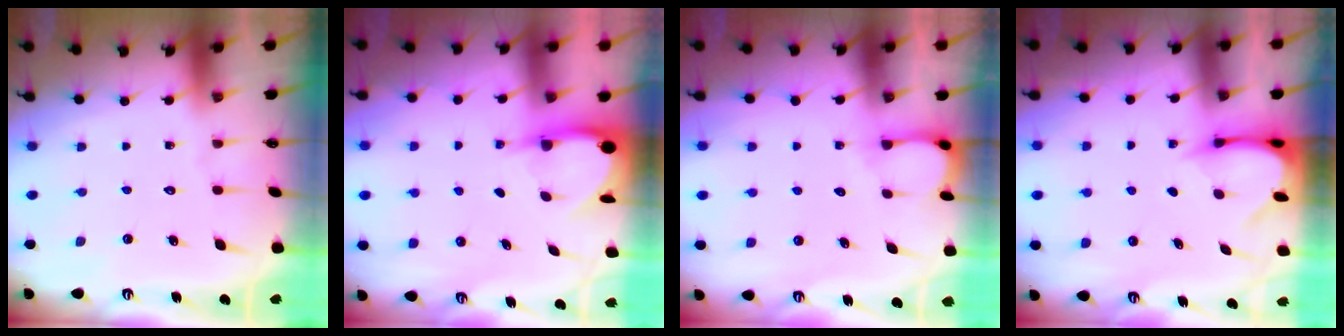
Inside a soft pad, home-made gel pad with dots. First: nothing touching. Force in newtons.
{"total": 3.9, "press": 3.9, "slide": 0.4}
{"total": 2.9, "press": 2.9, "slide": 0.4}
{"total": 3.8, "press": 3.8, "slide": 0.3}